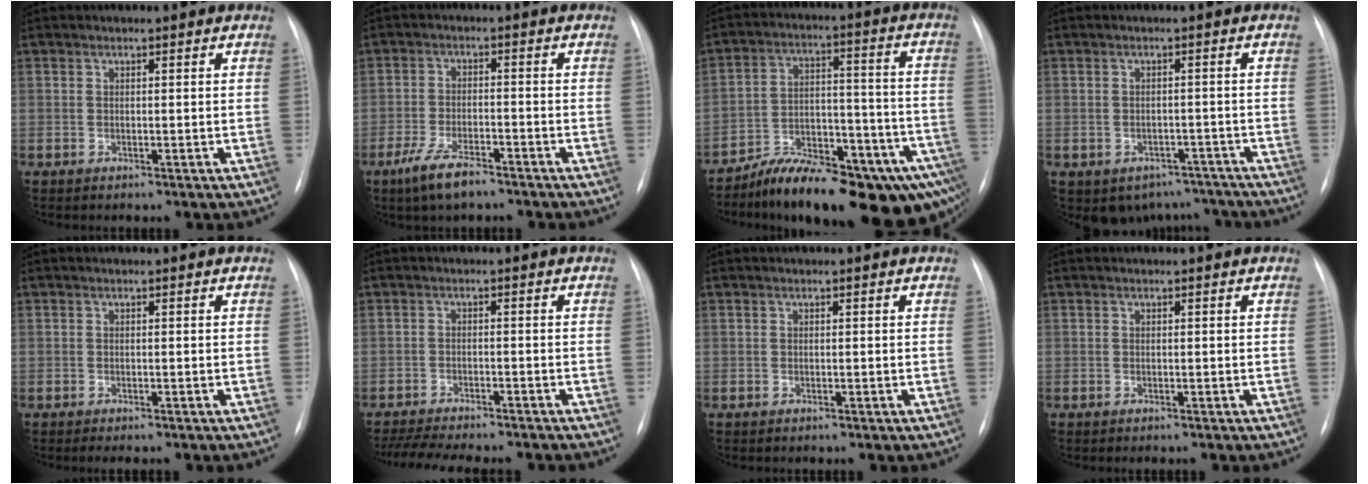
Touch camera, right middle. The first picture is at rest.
{"total": 6.2, "force": [-4.4, 1.6, 4.0], "torque": [-0.092, -0.010, -0.078]}
{"total": 23.0, "force": [-16.8, 6.4, 14.3], "torque": [-0.139, 0.031, -0.247]}
{"total": 7.1, "force": [-5.4, 4.5, 0.7], "torque": [0.006, 0.022, -0.063]}
{"total": 1.6, "force": [-1.1, 0.6, 0.9], "torque": [-0.013, -0.003, -0.012]}
{"total": 13.3, "force": [-11.8, 2.2, 5.8], "torque": [-0.099, -0.011, -0.162]}
{"total": 0.0}
{"total": 0.0}